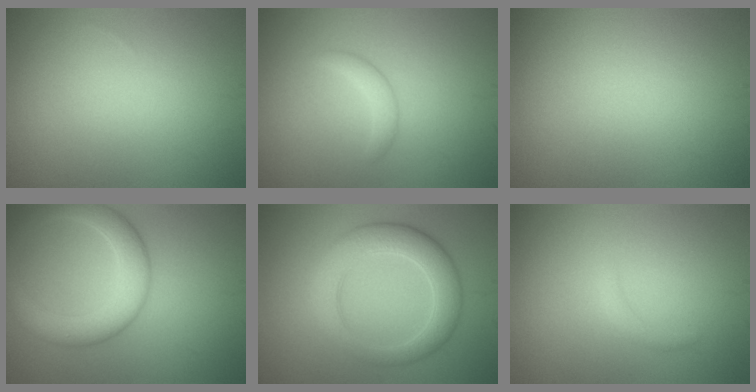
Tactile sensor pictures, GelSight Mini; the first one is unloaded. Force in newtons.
{"total": 1.4, "press": 1.4, "slide": 0.0}
{"total": 0.0}
{"total": 5.6, "press": 5.6, "slide": 0.4}
{"total": 5.6, "press": 5.6, "slide": 0.3}
{"total": 0.8, "press": 0.8, "slide": 0.1}